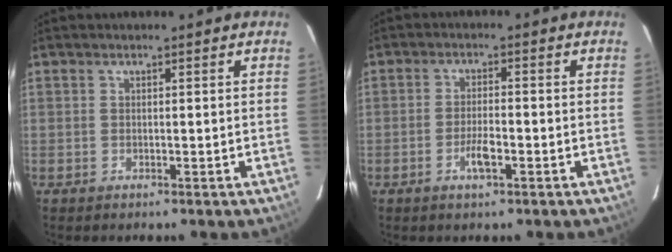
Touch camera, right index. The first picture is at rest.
{"total": 3.5, "force": [-1.5, 0.6, 3.1], "torque": [-0.059, 0.000, -0.028]}